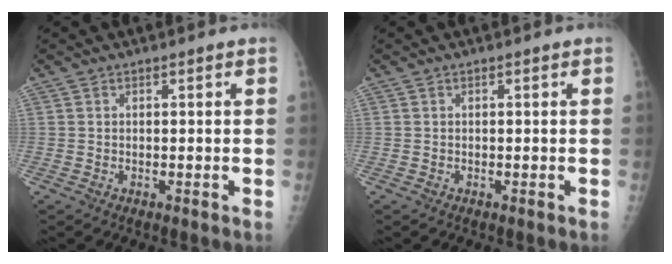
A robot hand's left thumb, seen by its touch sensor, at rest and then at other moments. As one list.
[{"total": 0.0}]